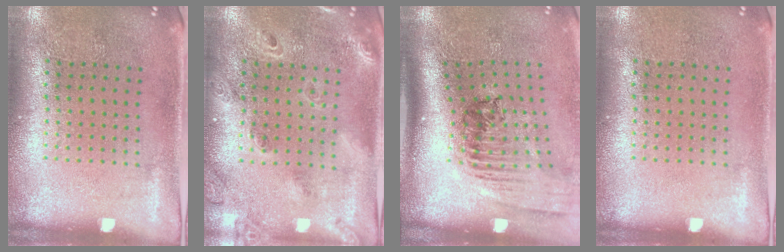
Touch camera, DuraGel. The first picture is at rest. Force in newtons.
{"total": 2.0, "press": 1.7, "slide": 0.9}
{"total": 2.4, "press": 1.7, "slide": 1.7}
{"total": 0.0}